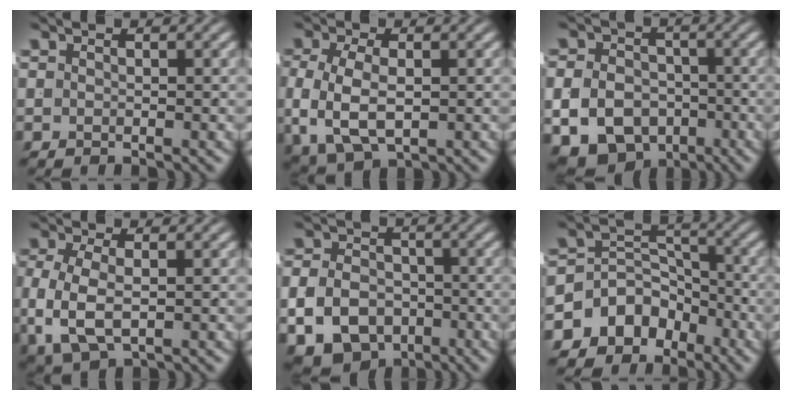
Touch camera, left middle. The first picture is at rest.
{"total": 5.9, "force": [-0.7, 4.0, 4.3], "torque": [-0.106, -0.023, 0.007]}
{"total": 13.2, "force": [-5.3, 11.3, 4.4], "torque": [-0.087, -0.051, -0.088]}
{"total": 5.3, "force": [-0.7, 3.4, 3.9], "torque": [-0.101, -0.024, 0.007]}
{"total": 10.7, "force": [-4.6, 8.8, 3.9], "torque": [-0.071, -0.041, -0.074]}
{"total": 10.1, "force": [-4.6, 8.2, 3.7], "torque": [-0.078, -0.031, -0.079]}